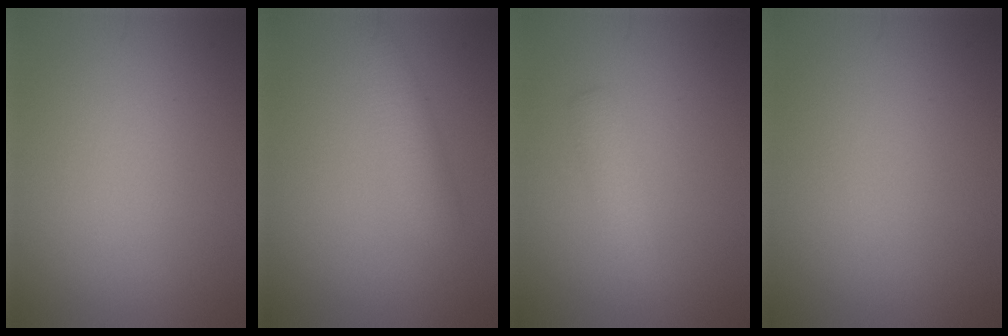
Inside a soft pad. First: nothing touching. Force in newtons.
{"total": 2.0, "press": 2.0, "slide": 0.1}
{"total": 1.7, "press": 1.7, "slide": 0.1}
{"total": 0.0}